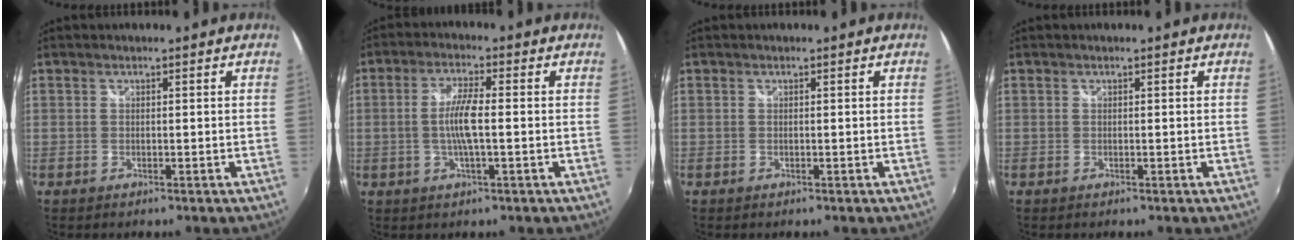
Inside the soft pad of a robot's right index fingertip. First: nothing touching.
{"total": 6.2, "force": [-0.6, 0.9, 6.1], "torque": [-0.116, 0.000, -0.012]}
{"total": 0.0}
{"total": 0.0}